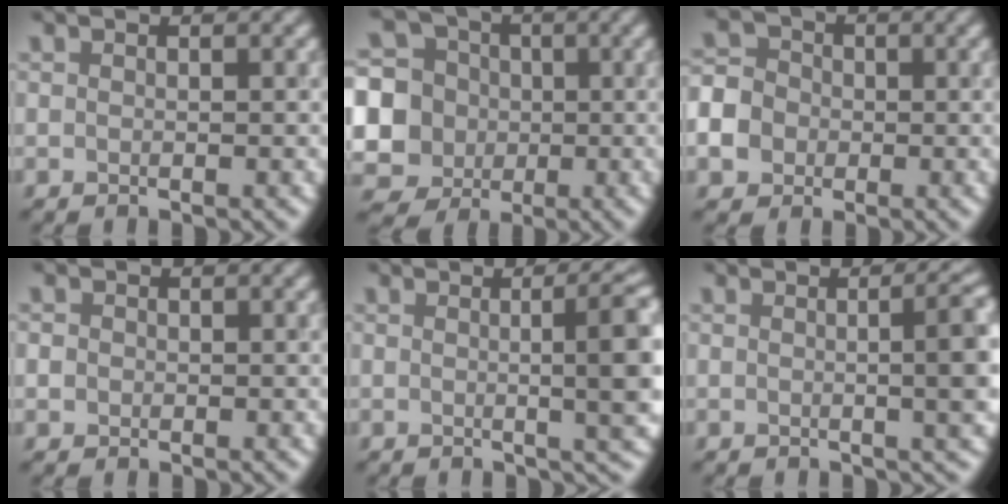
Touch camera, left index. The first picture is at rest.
{"total": 11.2, "force": [-0.6, 10.7, 3.5], "torque": [-0.127, 0.019, -0.027]}
{"total": 6.9, "force": [-2.0, 6.0, 2.6], "torque": [-0.063, -0.006, -0.060]}
{"total": 1.4, "force": [0.3, 1.3, 0.5], "torque": [-0.005, 0.005, -0.005]}
{"total": 6.9, "force": [0.2, 1.9, 6.6], "torque": [-0.069, 0.003, 0.005]}
{"total": 5.5, "force": [0.0, 1.7, 5.3], "torque": [-0.051, 0.007, 0.001]}